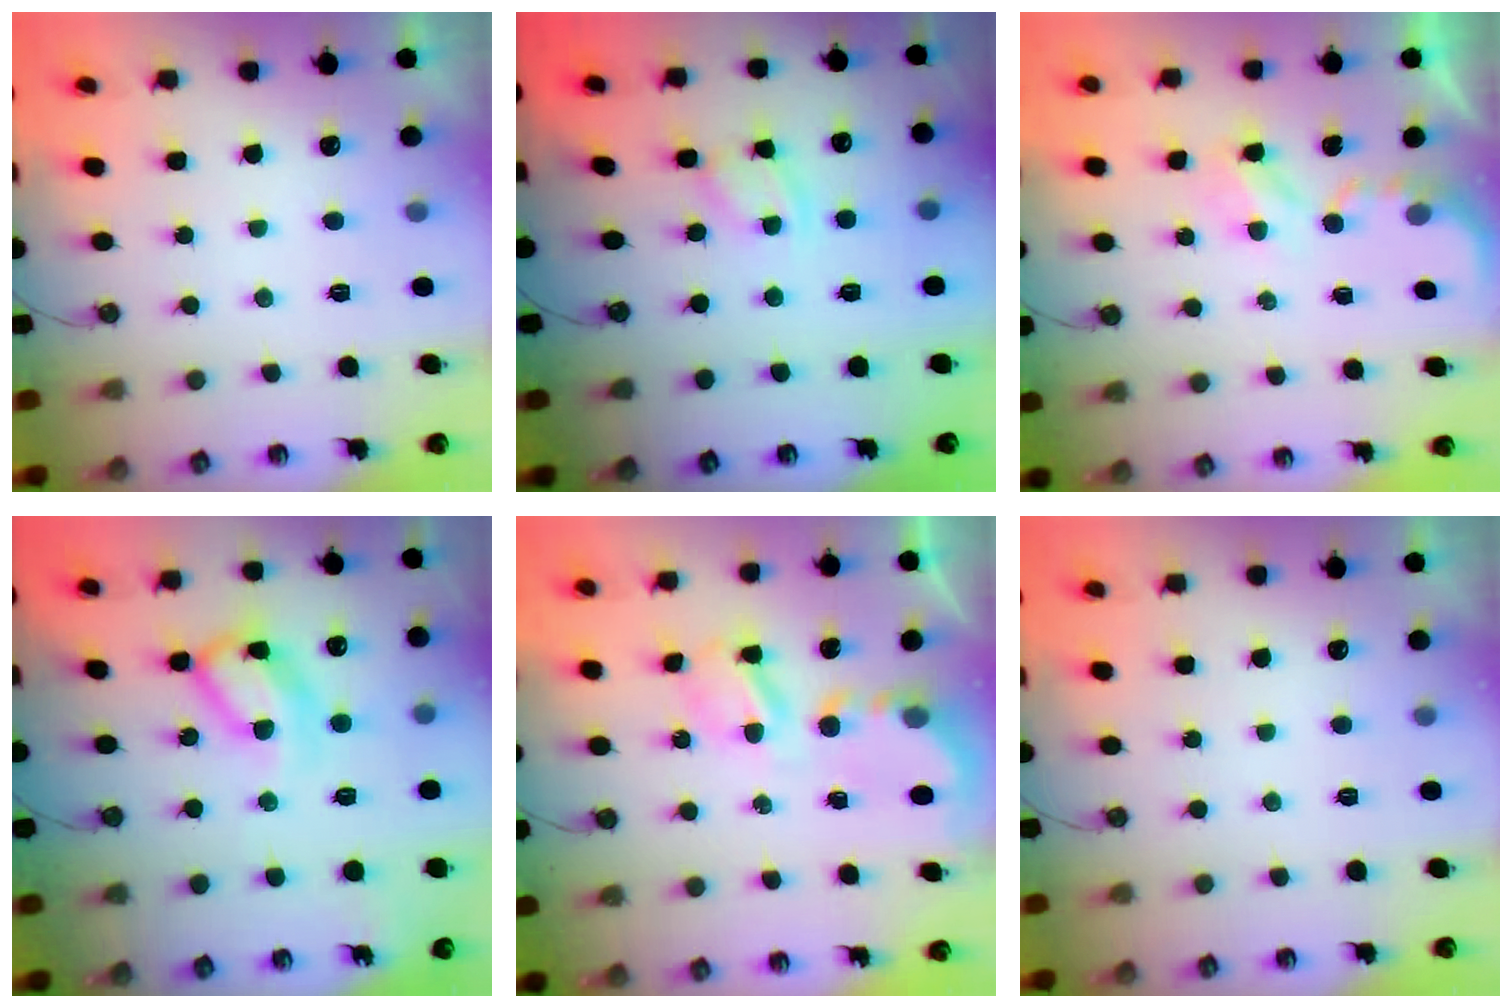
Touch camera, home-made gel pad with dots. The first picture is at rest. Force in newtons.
{"total": 2.7, "press": 2.7, "slide": 0.4}
{"total": 2.8, "press": 2.8, "slide": 0.4}
{"total": 14.8, "press": 14.8, "slide": 1.1}
{"total": 5.0, "press": 5.0, "slide": 0.5}
{"total": 0.0}